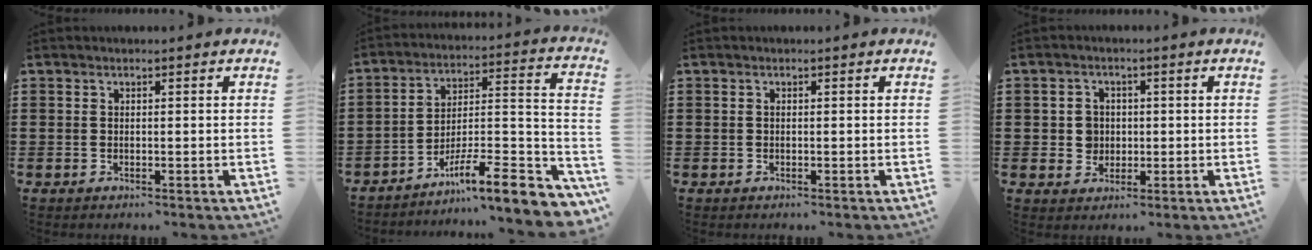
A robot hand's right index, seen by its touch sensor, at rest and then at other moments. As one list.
[{"total": 10.1, "force": [-7.1, 1.9, 7.0], "torque": [-0.100, 0.011, -0.132]}, {"total": 0.0}, {"total": 3.6, "force": [0.0, 3.3, 1.2], "torque": [-0.037, 0.010, -0.003]}]